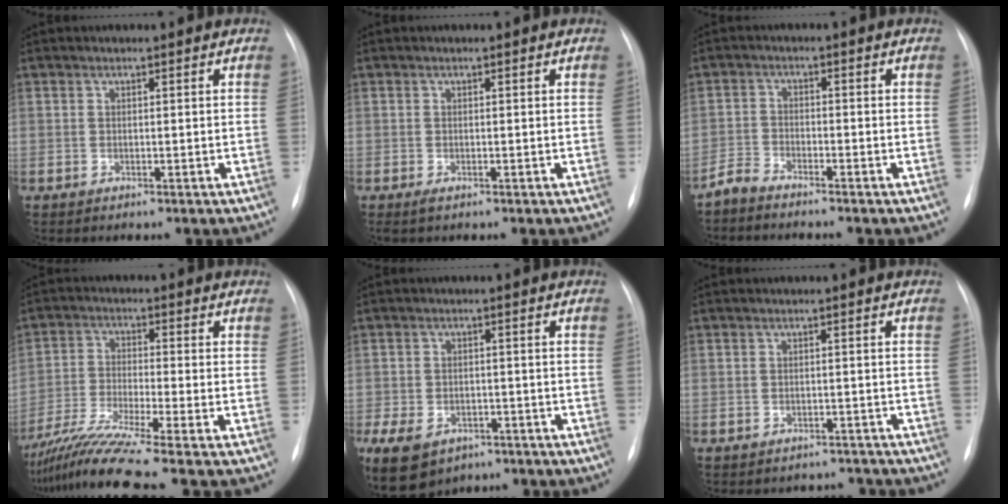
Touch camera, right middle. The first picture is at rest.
{"total": 0.6, "force": [-0.3, 0.2, 0.5], "torque": [-0.009, -0.002, -0.005]}
{"total": 2.6, "force": [-2.6, 0.3, 0.2], "torque": [-0.006, -0.008, -0.054]}
{"total": 10.2, "force": [-8.1, -2.1, 5.9], "torque": [-0.114, -0.029, -0.146]}
{"total": 19.6, "force": [-10.3, 14.1, 8.9], "torque": [-0.280, -0.017, -0.138]}
{"total": 3.7, "force": [-3.3, 1.6, -0.7], "torque": [0.014, 0.018, -0.042]}